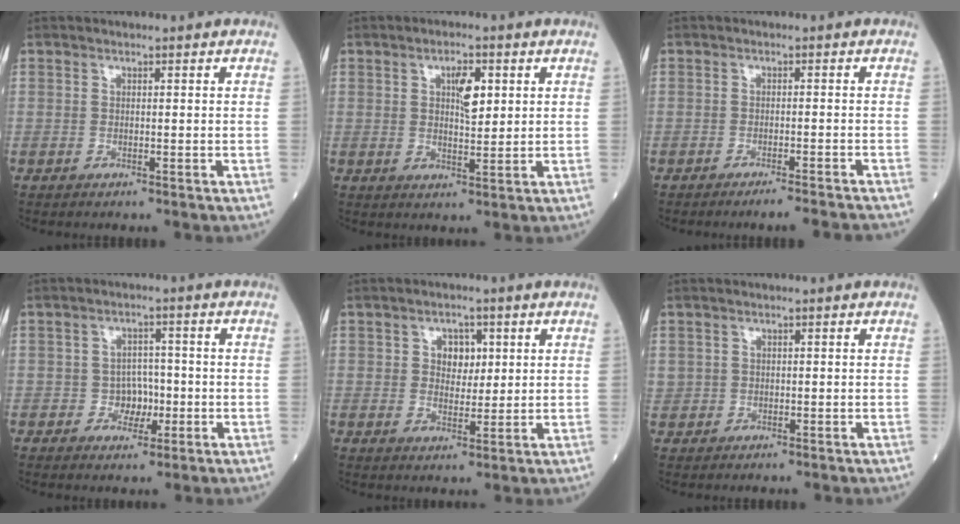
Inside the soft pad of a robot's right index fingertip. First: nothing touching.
{"total": 4.5, "force": [1.5, 1.6, 4.0], "torque": [-0.067, 0.004, 0.025]}
{"total": 5.8, "force": [-5.4, -0.7, 2.1], "torque": [-0.011, -0.014, -0.072]}
{"total": 3.6, "force": [-0.9, 3.1, 1.6], "torque": [-0.012, 0.010, -0.012]}
{"total": 3.8, "force": [1.2, 2.7, 2.4], "torque": [-0.033, 0.006, 0.021]}
{"total": 1.2, "force": [0.4, 1.1, 0.1], "torque": [0.008, 0.006, 0.005]}